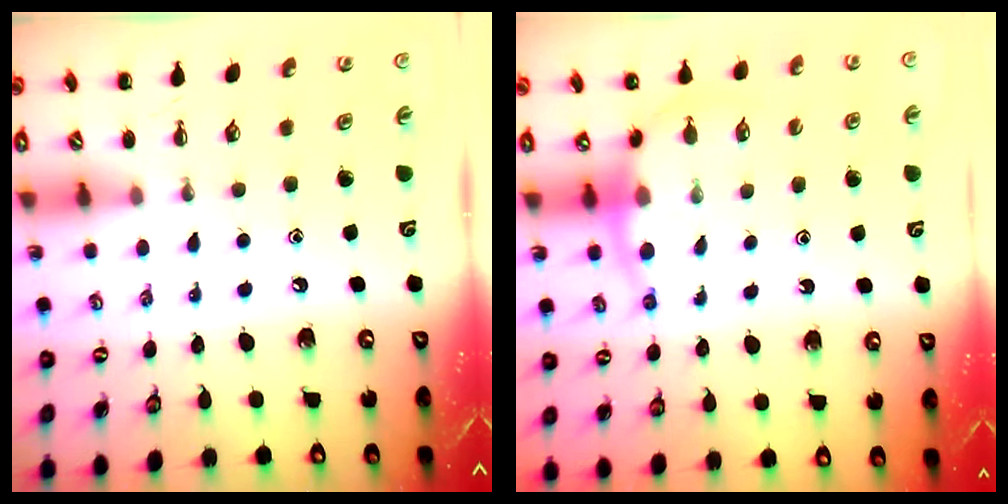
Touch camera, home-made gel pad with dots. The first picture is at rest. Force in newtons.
{"total": 8.2, "press": 8.1, "slide": 1.4}